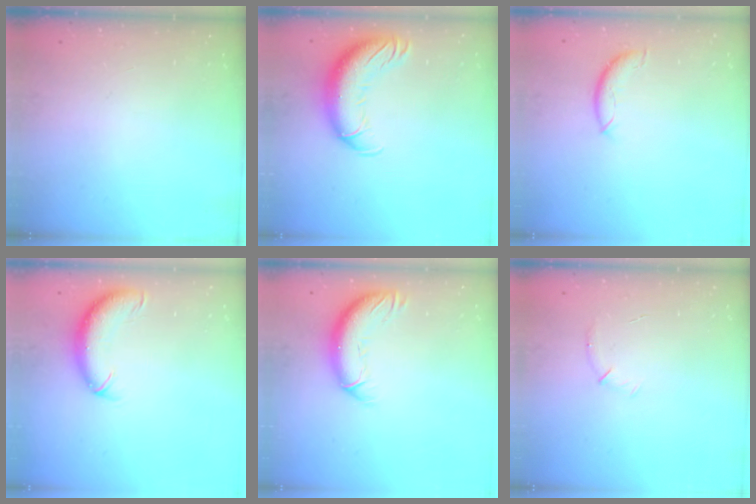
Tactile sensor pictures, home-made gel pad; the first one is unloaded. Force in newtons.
{"total": 14.0, "press": 13.6, "slide": 3.3}
{"total": 7.8, "press": 7.8, "slide": 0.5}
{"total": 11.5, "press": 11.2, "slide": 2.6}
{"total": 11.7, "press": 11.5, "slide": 2.1}
{"total": 5.5, "press": 5.2, "slide": 1.6}